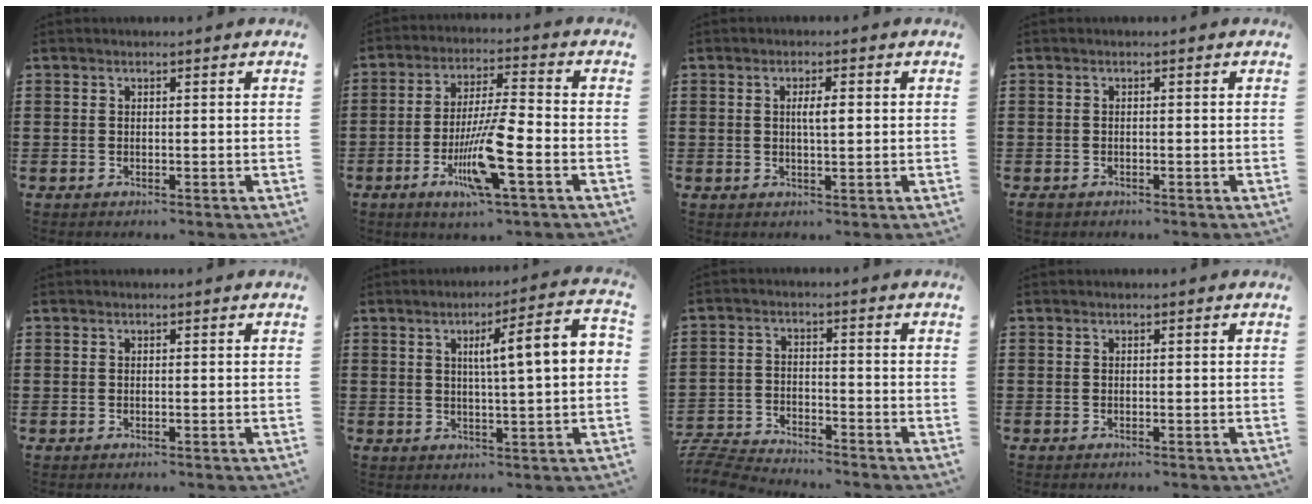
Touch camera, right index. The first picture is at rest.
{"total": 10.2, "force": [-3.7, 1.6, 9.3], "torque": [-0.184, -0.008, -0.070]}
{"total": 2.8, "force": [0.3, 0.6, 2.7], "torque": [-0.052, 0.001, 0.003]}
{"total": 0.7, "force": [-0.6, 0.4, 0.1], "torque": [-0.005, -0.001, -0.012]}
{"total": 0.0}
{"total": 8.0, "force": [1.1, 0.6, 7.9], "torque": [-0.133, -0.008, 0.005]}
{"total": 5.5, "force": [-5.5, 0.4, 0.5], "torque": [-0.027, 0.000, -0.115]}
{"total": 0.0}